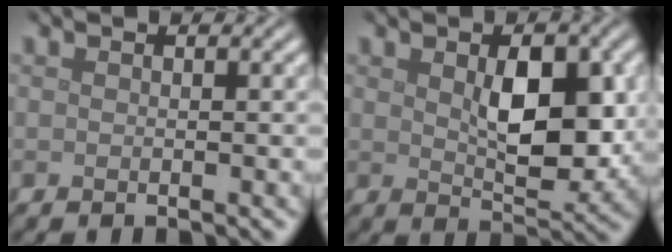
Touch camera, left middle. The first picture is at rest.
{"total": 6.0, "force": [0.8, 3.0, 5.1], "torque": [-0.082, -0.007, 0.023]}